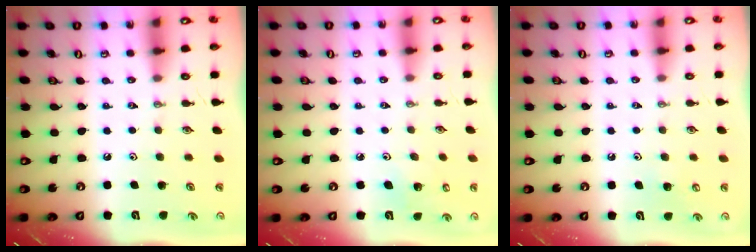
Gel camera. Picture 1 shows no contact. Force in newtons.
{"total": 5.2, "press": 5.1, "slide": 1.2}
{"total": 5.5, "press": 5.5, "slide": 0.7}